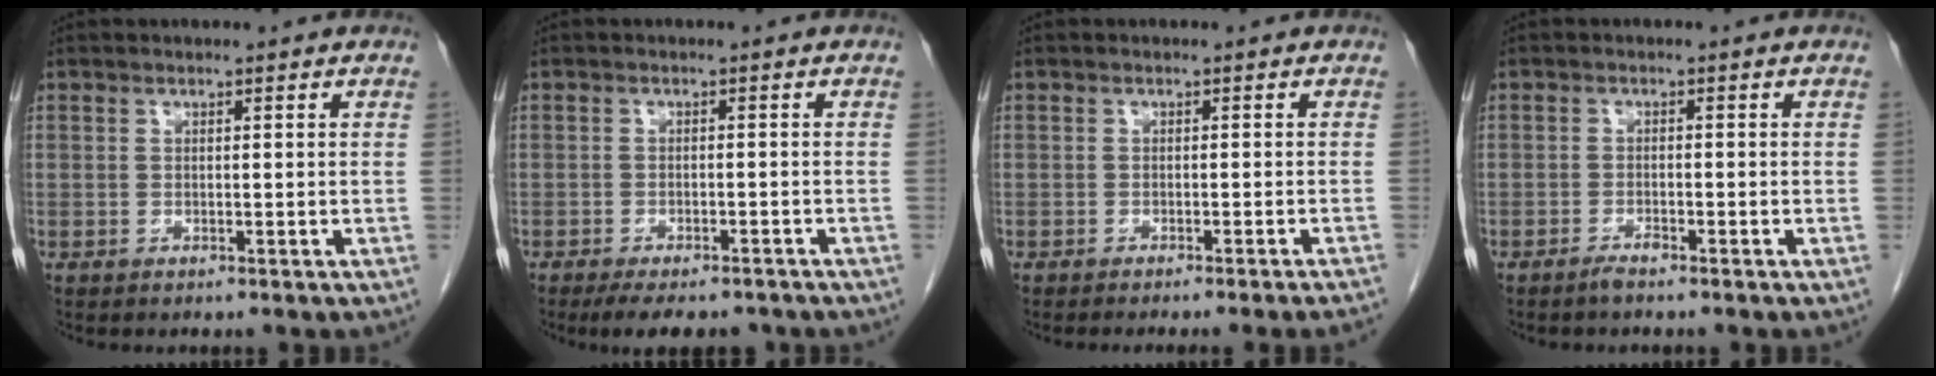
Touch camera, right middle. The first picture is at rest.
{"total": 8.2, "force": [-6.7, 2.8, 3.8], "torque": [-0.050, -0.006, -0.092]}
{"total": 7.0, "force": [-6.2, -1.5, 2.8], "torque": [-0.010, -0.020, -0.075]}
{"total": 1.5, "force": [-1.3, 0.0, 0.7], "torque": [-0.020, -0.002, -0.025]}